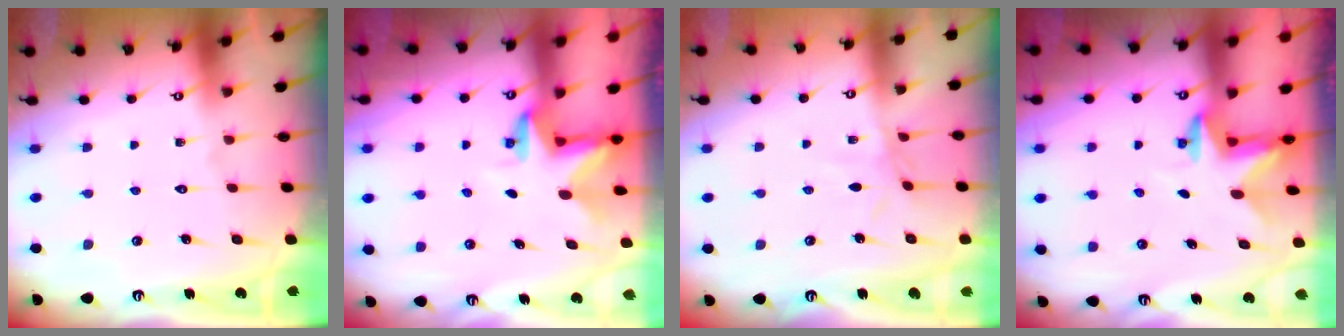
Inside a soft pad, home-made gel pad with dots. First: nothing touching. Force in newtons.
{"total": 2.9, "press": 2.9, "slide": 0.2}
{"total": 3.5, "press": 3.5, "slide": 0.3}
{"total": 2.5, "press": 2.5, "slide": 0.4}